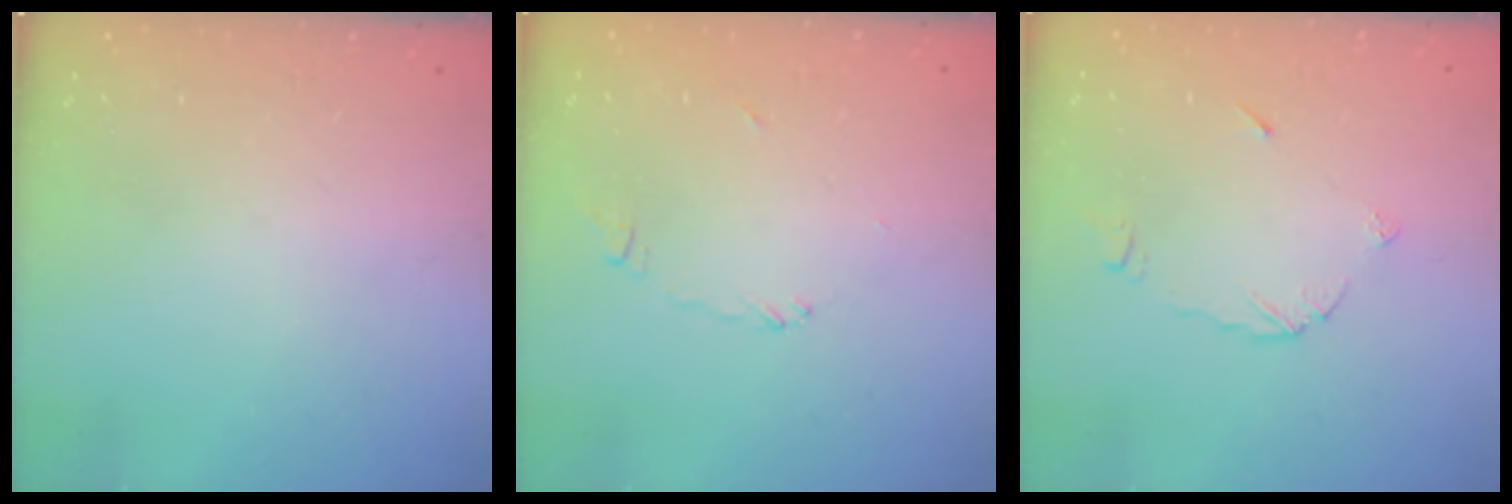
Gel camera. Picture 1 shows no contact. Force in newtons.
{"total": 4.8, "press": 4.7, "slide": 0.4}
{"total": 5.5, "press": 5.5, "slide": 0.3}